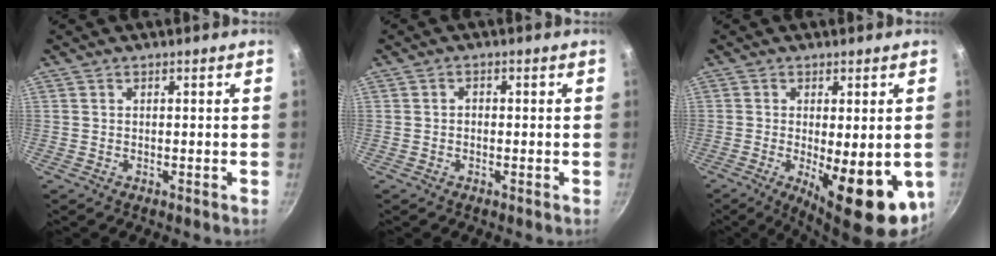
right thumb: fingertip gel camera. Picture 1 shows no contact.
{"total": 1.1, "force": [-0.3, 0.9, 0.7], "torque": [-0.012, 0.007, -0.005]}
{"total": 14.8, "force": [-3.4, 5.1, 13.4], "torque": [-0.170, -0.015, -0.035]}